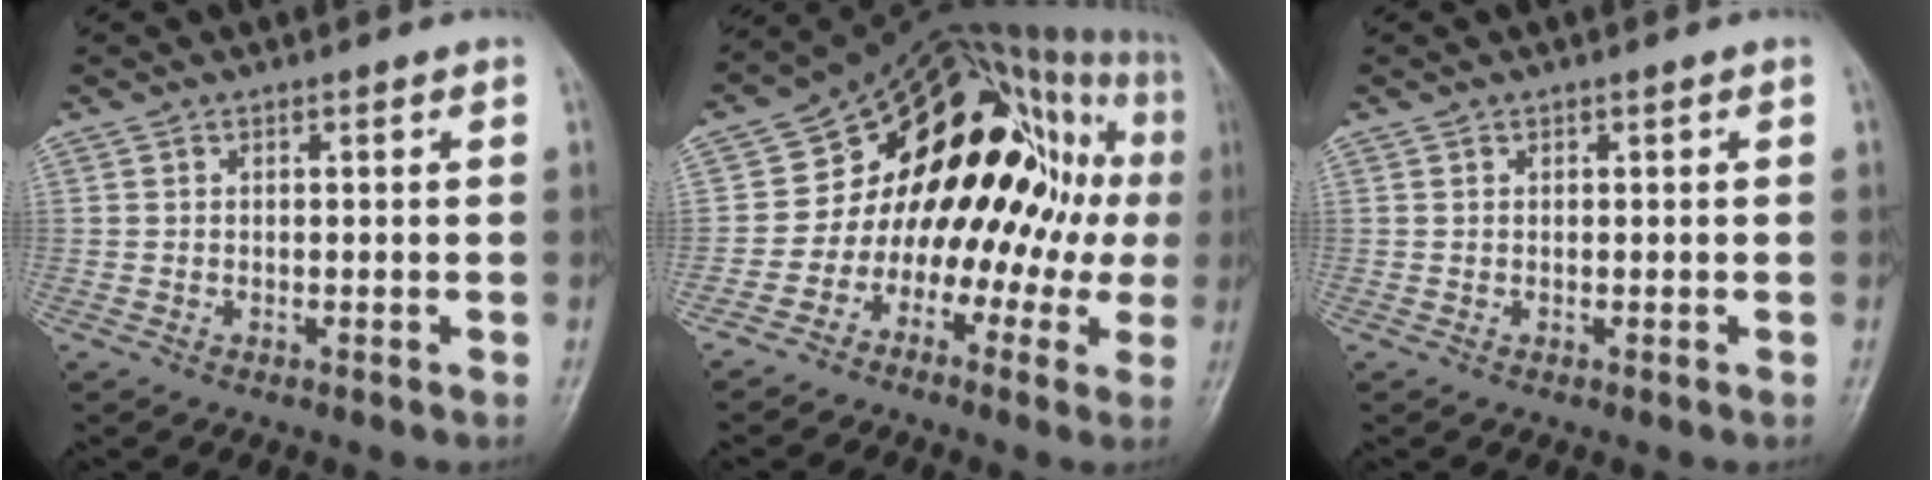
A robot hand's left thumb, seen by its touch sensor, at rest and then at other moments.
{"total": 23.4, "force": [-0.1, 15.1, 17.8], "torque": [-0.181, 0.088, -0.006]}
{"total": 0.0}